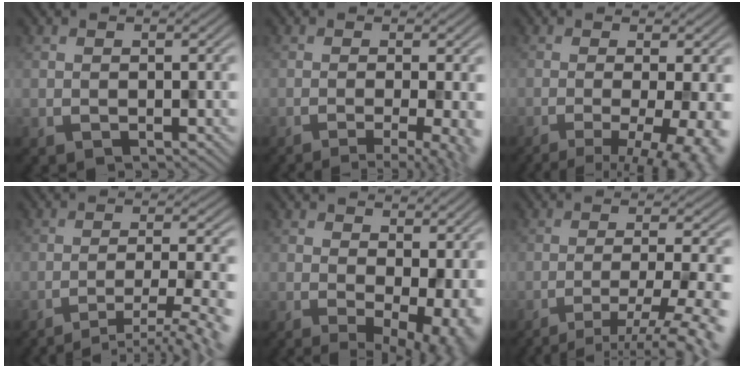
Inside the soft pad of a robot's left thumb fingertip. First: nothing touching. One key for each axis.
{"total": 6.8, "fx": -2.7, "fy": 1.9, "fz": 5.9, "tx": -0.056, "ty": 0.003, "tz": -0.022}
{"total": 8.9, "fx": -2.9, "fy": 2.8, "fz": 7.9, "tx": -0.074, "ty": -0.008, "tz": -0.019}
{"total": 9.6, "fx": -7.1, "fy": 1.3, "fz": 6.3, "tx": -0.093, "ty": 0.006, "tz": -0.090}
{"total": 6.8, "fx": 0.1, "fy": 2.5, "fz": 6.3, "tx": -0.072, "ty": -0.008, "tz": 0.023}
{"total": 10.6, "fx": -7.1, "fy": 2.0, "fz": 7.5, "tx": -0.104, "ty": 0.001, "tz": -0.081}